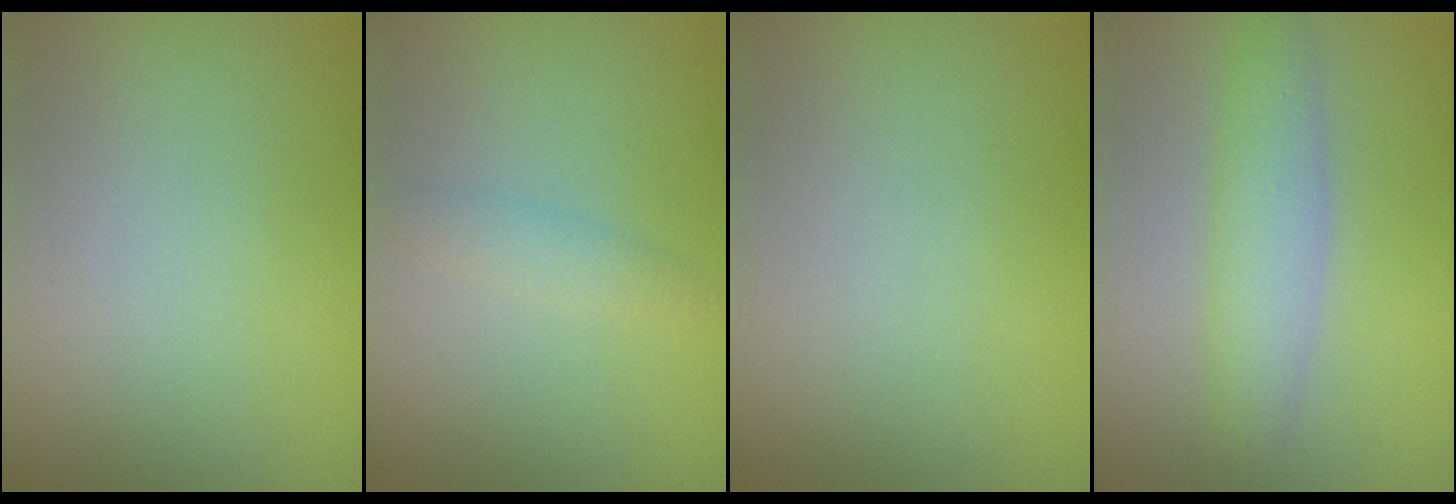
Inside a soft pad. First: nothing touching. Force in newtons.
{"total": 1.5, "press": 1.5, "slide": 0.0}
{"total": 0.0}
{"total": 3.4, "press": 3.4, "slide": 0.1}